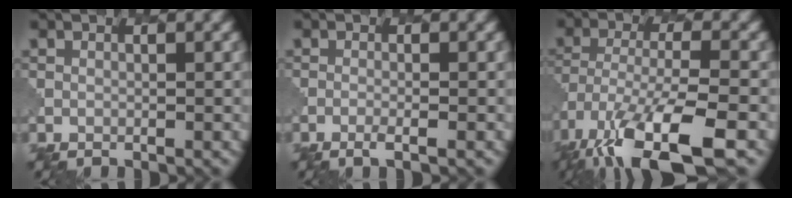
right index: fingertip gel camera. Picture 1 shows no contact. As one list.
[{"total": 1.4, "force": [-0.7, 0.3, 1.2], "torque": [-0.017, 0.001, -0.019]}, {"total": 12.0, "force": [-7.5, 4.0, 8.5], "torque": [-0.181, -0.029, -0.130]}]